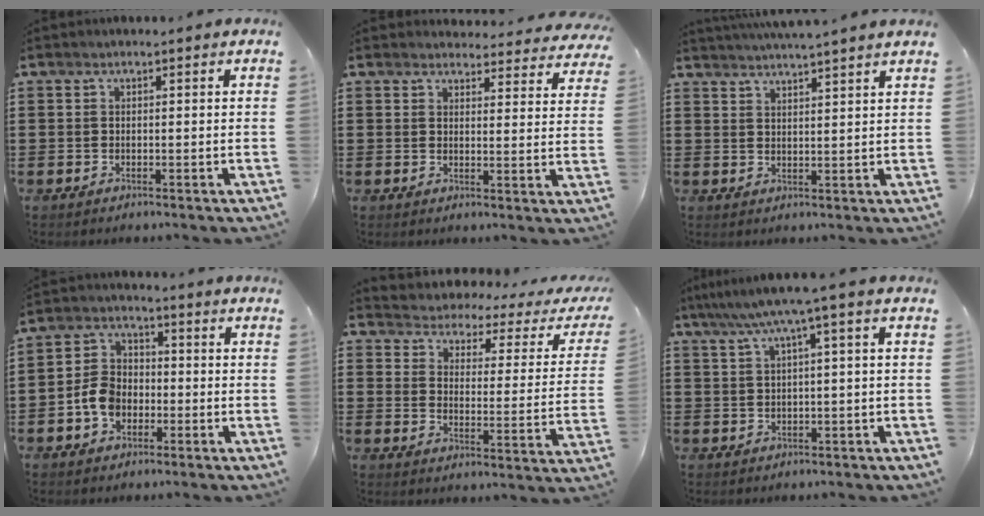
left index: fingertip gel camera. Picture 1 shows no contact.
{"total": 3.7, "force": [3.5, 0.7, 0.5], "torque": [-0.010, -0.021, 0.060]}
{"total": 3.2, "force": [3.1, -0.9, 0.3], "torque": [-0.015, -0.014, 0.056]}
{"total": 5.9, "force": [-2.3, 4.4, 3.3], "torque": [-0.083, 0.009, -0.047]}
{"total": 1.6, "force": [1.5, 0.3, 0.4], "torque": [-0.026, -0.025, 0.014]}
{"total": 5.0, "force": [2.1, -0.5, 4.5], "torque": [-0.090, -0.007, 0.032]}